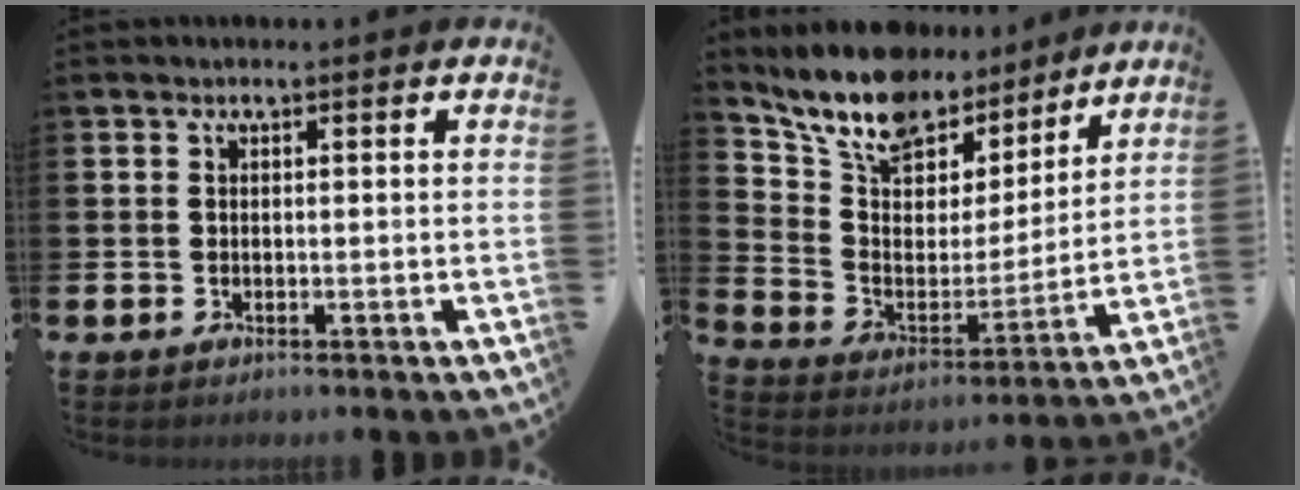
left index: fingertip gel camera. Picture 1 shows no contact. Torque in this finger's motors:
{"motor_torque": [1.04, -1.10, 1.05, 0.21]}